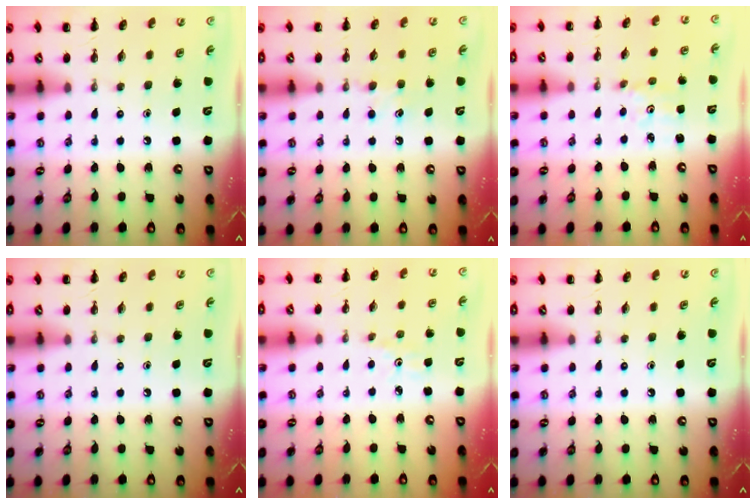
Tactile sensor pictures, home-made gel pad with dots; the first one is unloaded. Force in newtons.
{"total": 5.5, "press": 5.2, "slide": 1.7}
{"total": 1.6, "press": 1.6, "slide": 0.4}
{"total": 0.0}
{"total": 2.0, "press": 1.9, "slide": 0.7}
{"total": 0.0}